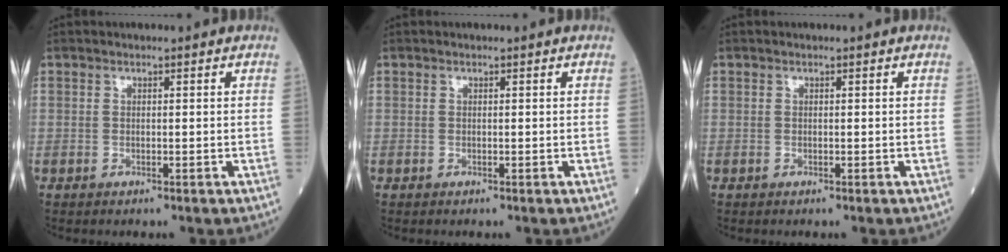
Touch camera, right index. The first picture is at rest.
{"total": 0.0}
{"total": 0.0}